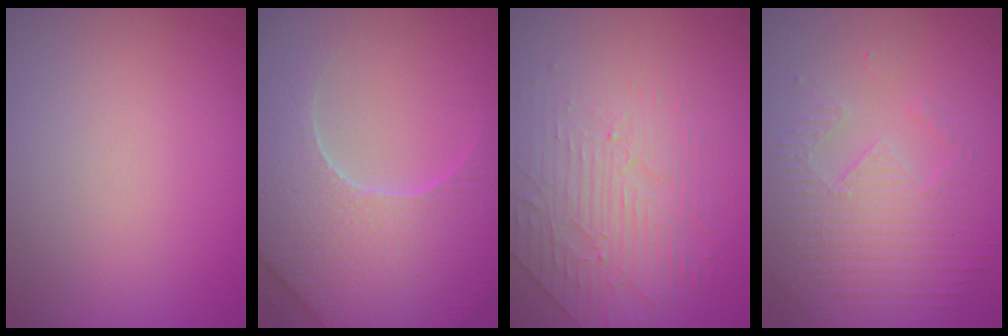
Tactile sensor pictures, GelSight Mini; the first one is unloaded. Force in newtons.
{"total": 7.9, "press": 7.6, "slide": 2.2}
{"total": 4.5, "press": 3.3, "slide": 3.1}
{"total": 3.8, "press": 3.6, "slide": 1.1}